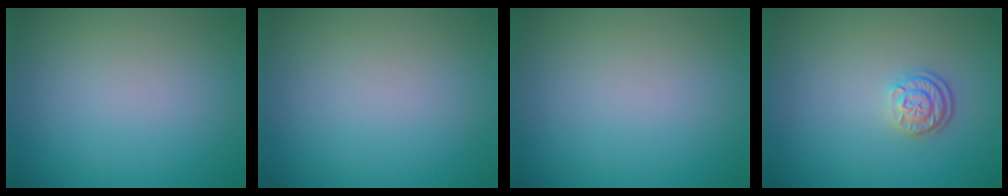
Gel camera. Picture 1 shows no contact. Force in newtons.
{"total": 0.0}
{"total": 0.0}
{"total": 2.4, "press": 1.9, "slide": 1.5}